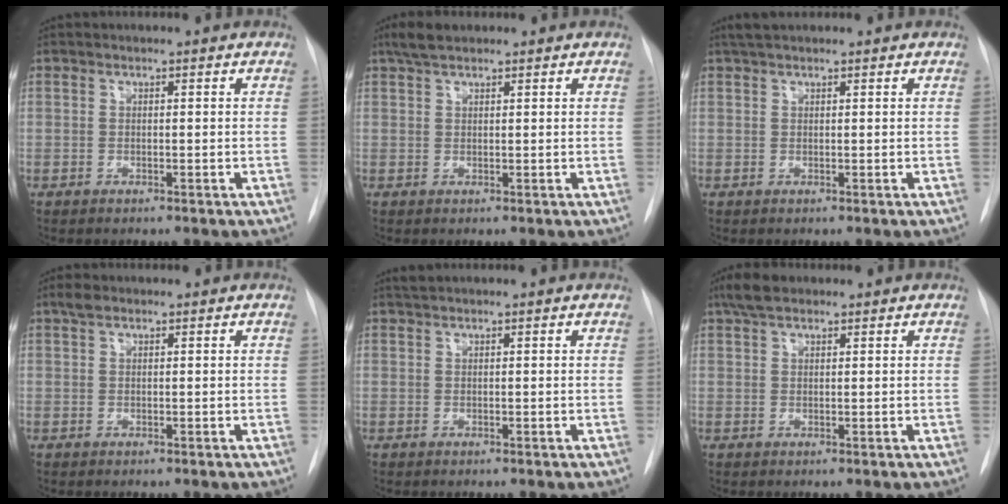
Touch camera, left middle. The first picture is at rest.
{"total": 3.2, "force": [2.4, 1.0, 1.7], "torque": [-0.039, 0.012, 0.047]}
{"total": 2.4, "force": [2.0, 0.4, 1.2], "torque": [-0.024, 0.019, 0.036]}
{"total": 1.4, "force": [1.0, 0.6, 0.8], "torque": [-0.019, 0.015, 0.018]}
{"total": 0.7, "force": [0.6, -0.1, 0.3], "torque": [-0.010, 0.010, 0.016]}
{"total": 3.5, "force": [2.6, 1.4, 1.9], "torque": [-0.044, 0.016, 0.048]}